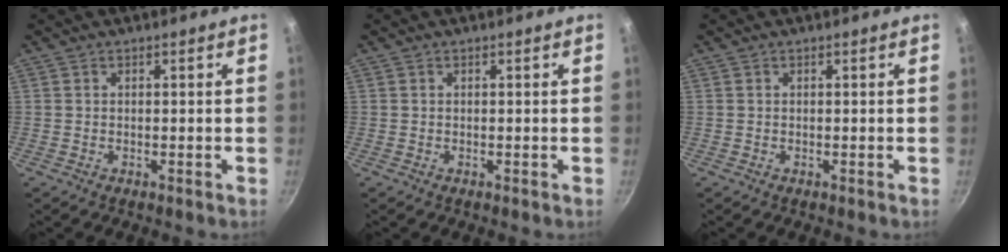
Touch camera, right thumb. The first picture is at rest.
{"total": 0.0}
{"total": 0.0}